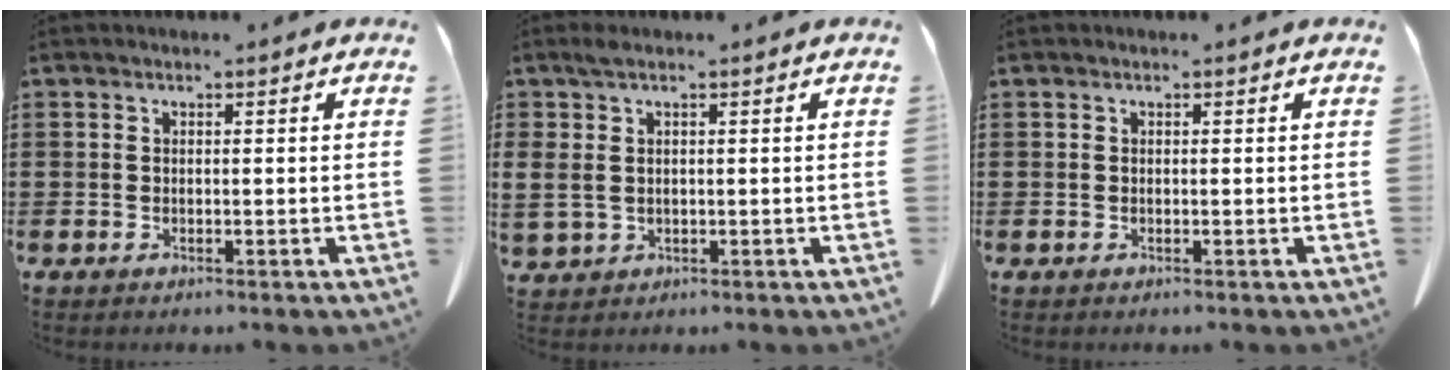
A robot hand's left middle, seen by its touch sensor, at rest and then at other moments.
{"total": 2.5, "force": [0.9, 1.4, 1.8], "torque": [-0.056, 0.001, 0.012]}
{"total": 0.0}